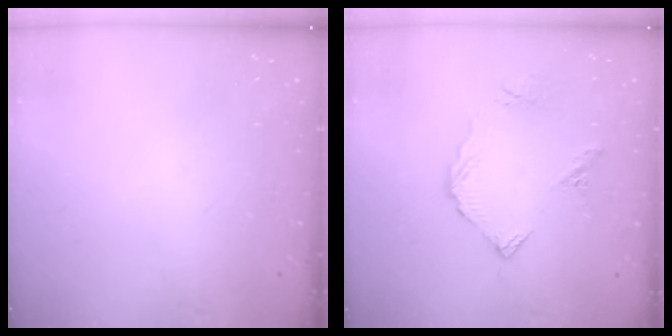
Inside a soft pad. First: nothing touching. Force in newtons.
{"total": 8.0, "press": 7.9, "slide": 0.8}